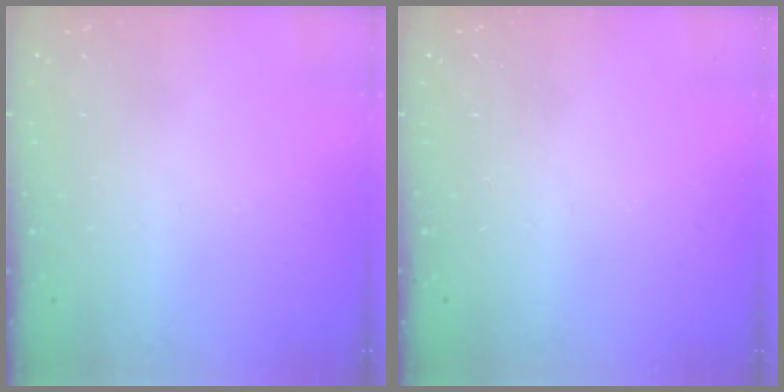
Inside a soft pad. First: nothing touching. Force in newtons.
{"total": 0.0}